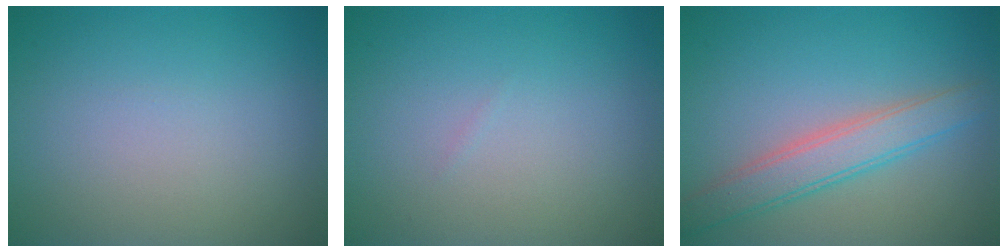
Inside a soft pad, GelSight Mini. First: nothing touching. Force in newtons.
{"total": 0.0}
{"total": 3.8, "press": 3.8, "slide": 0.2}